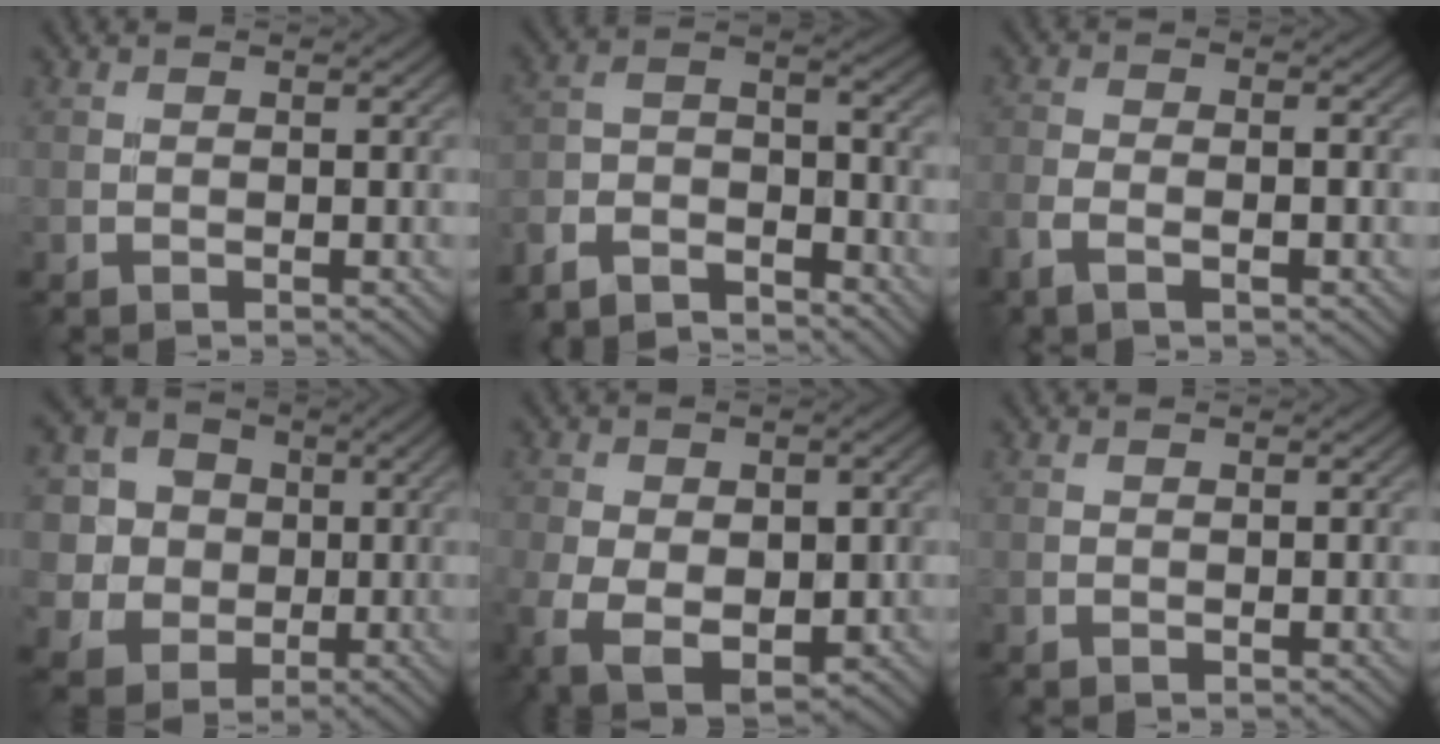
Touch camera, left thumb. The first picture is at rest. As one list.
[{"total": 7.5, "force": [-6.6, 2.3, 2.7], "torque": [-0.059, -0.007, -0.142]}, {"total": 4.2, "force": [-2.1, 1.5, 3.3], "torque": [-0.072, -0.002, -0.044]}, {"total": 10.4, "force": [1.3, 9.6, 3.9], "torque": [-0.148, 0.017, 0.005]}, {"total": 9.8, "force": [-2.4, 6.2, 7.2], "torque": [-0.148, -0.041, -0.024]}, {"total": 0.0}]